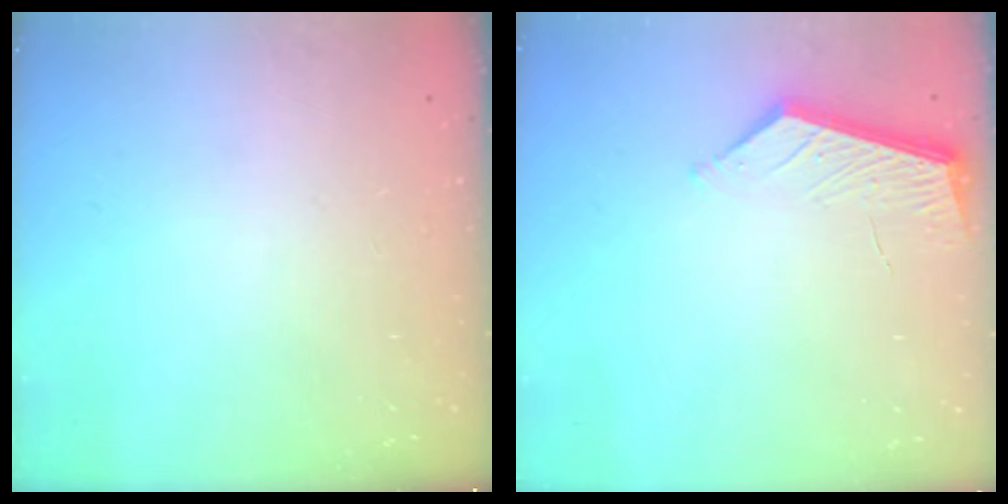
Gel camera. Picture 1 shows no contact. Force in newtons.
{"total": 5.1, "press": 5.0, "slide": 0.6}